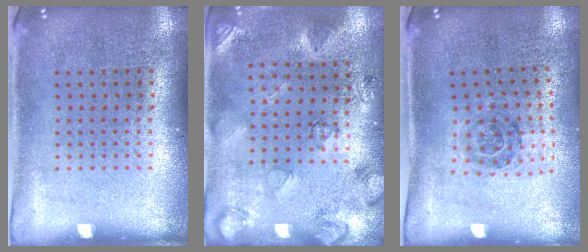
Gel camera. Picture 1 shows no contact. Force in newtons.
{"total": 2.6, "press": 1.7, "slide": 1.9}
{"total": 1.1, "press": 1.0, "slide": 0.3}